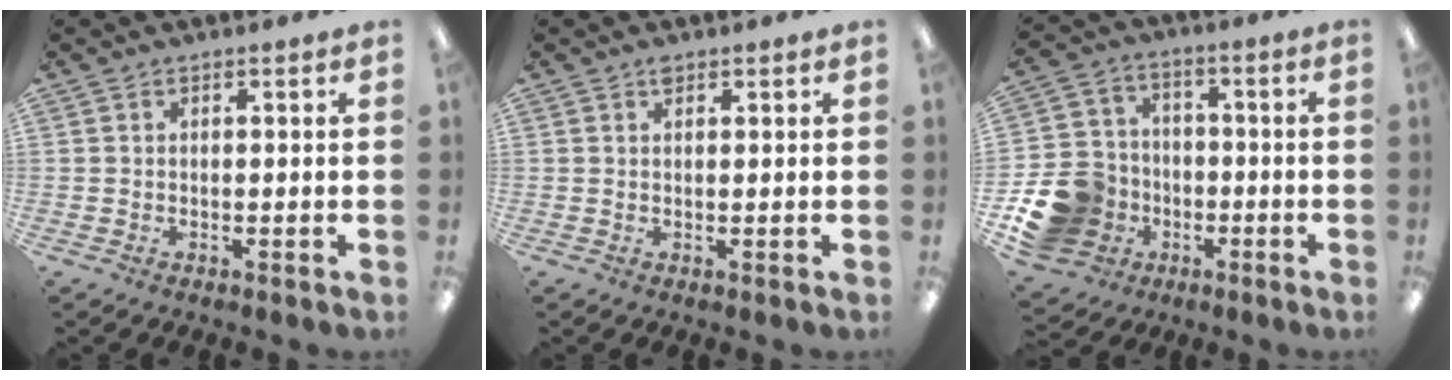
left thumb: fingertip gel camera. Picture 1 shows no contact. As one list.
[{"total": 1.3, "force": [0.8, 0.6, 0.8], "torque": [-0.010, -0.001, 0.013]}, {"total": 15.5, "force": [-6.1, 13.0, 5.8], "torque": [-0.121, 0.044, -0.099]}]